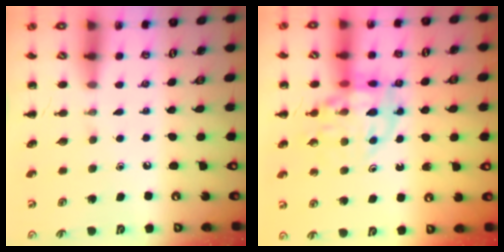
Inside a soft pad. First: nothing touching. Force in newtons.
{"total": 14.0, "press": 13.6, "slide": 3.0}